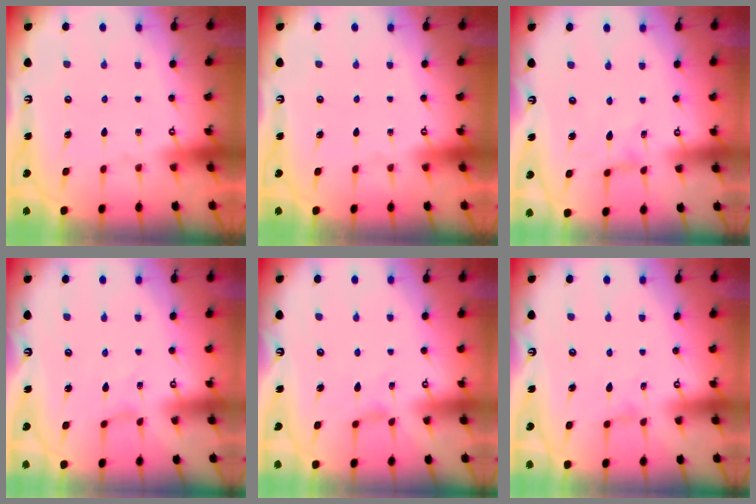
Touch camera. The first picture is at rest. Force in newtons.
{"total": 0.0}
{"total": 0.5, "press": 0.5, "slide": 0.2}
{"total": 0.0}
{"total": 1.3, "press": 1.3, "slide": 0.4}
{"total": 0.0}